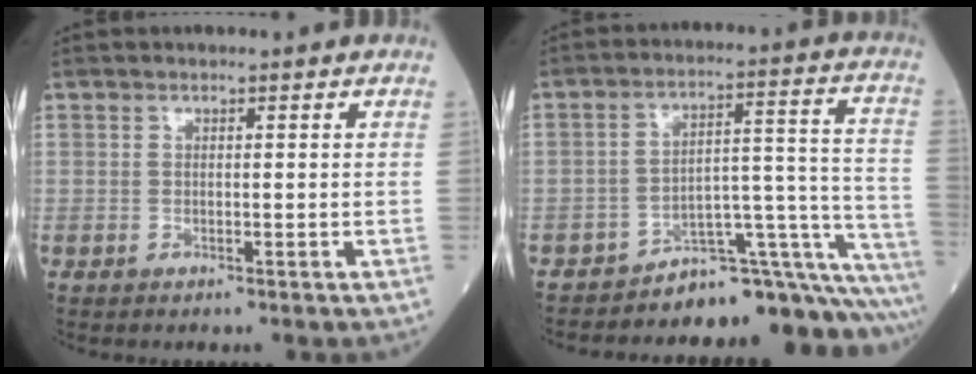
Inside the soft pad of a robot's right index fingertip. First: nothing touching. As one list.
[{"total": 15.1, "force": [-15.0, 0.2, 2.2], "torque": [0.016, 0.077, -0.205]}]